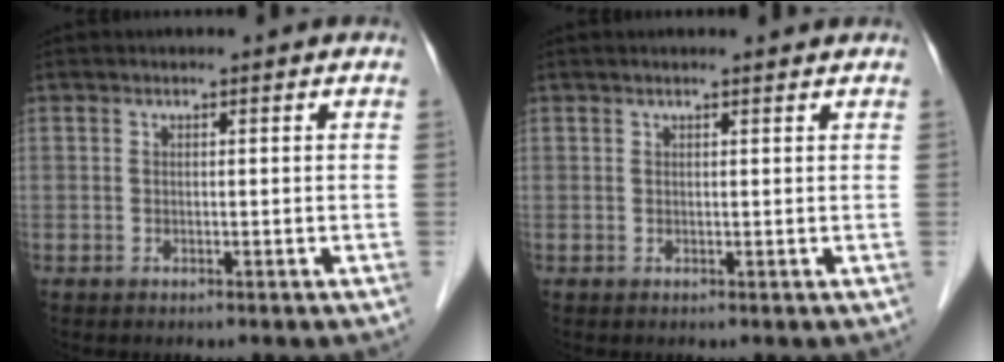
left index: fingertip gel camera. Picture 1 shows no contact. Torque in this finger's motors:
{"motor_torque": [0.34, -0.31, 0.00, 0.00]}